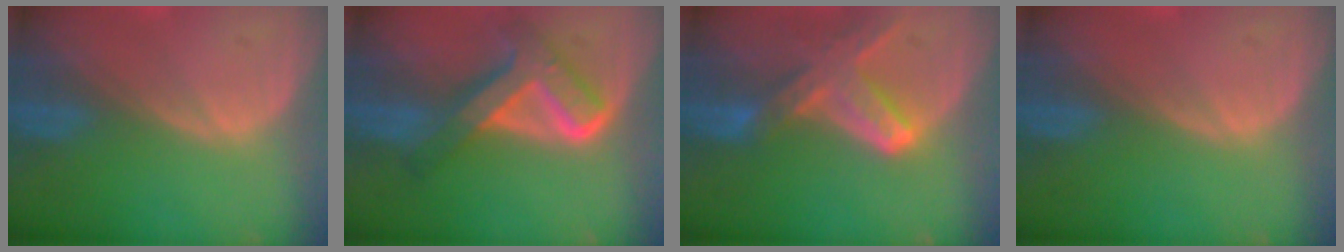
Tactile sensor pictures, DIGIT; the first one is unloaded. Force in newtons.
{"total": 8.2, "press": 8.2, "slide": 0.6}
{"total": 8.0, "press": 7.0, "slide": 3.8}
{"total": 0.0}